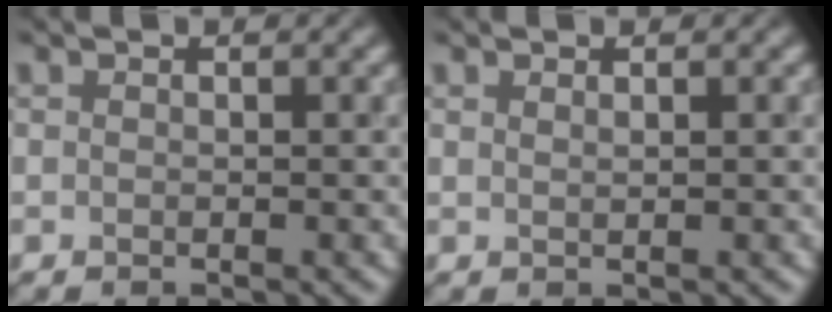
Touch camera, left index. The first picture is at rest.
{"total": 0.8, "force": [0.7, 0.3, 0.3], "torque": [0.005, -0.003, 0.006]}